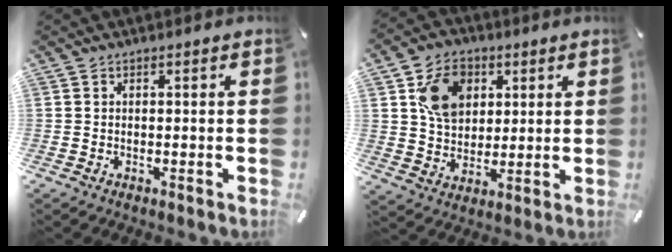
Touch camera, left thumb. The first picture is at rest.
{"total": 11.2, "force": [4.2, 9.1, 5.0], "torque": [-0.075, 0.004, 0.078]}